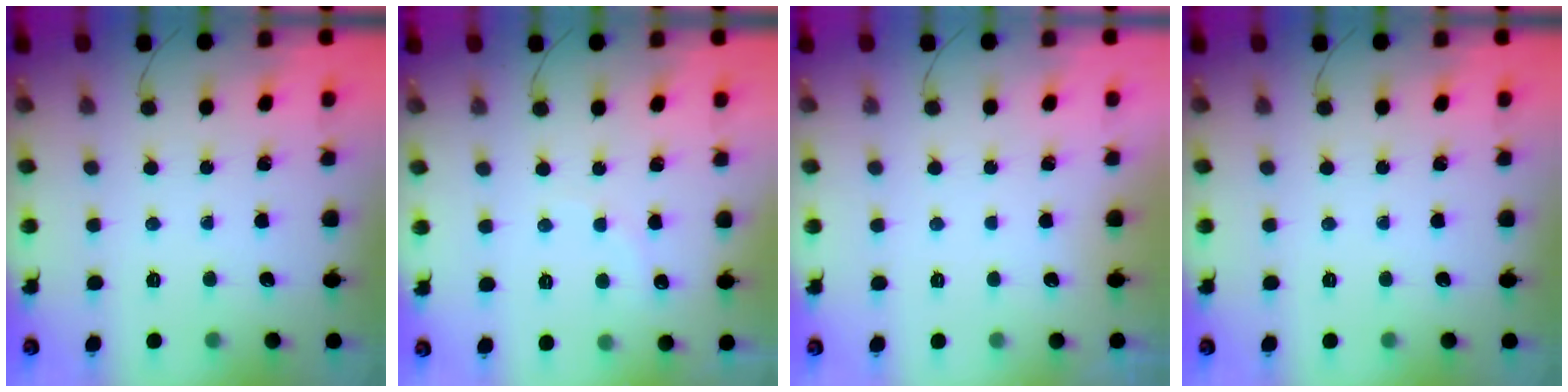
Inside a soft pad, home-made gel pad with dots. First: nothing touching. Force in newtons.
{"total": 6.4, "press": 6.2, "slide": 1.4}
{"total": 2.8, "press": 2.8, "slide": 0.1}
{"total": 0.0}